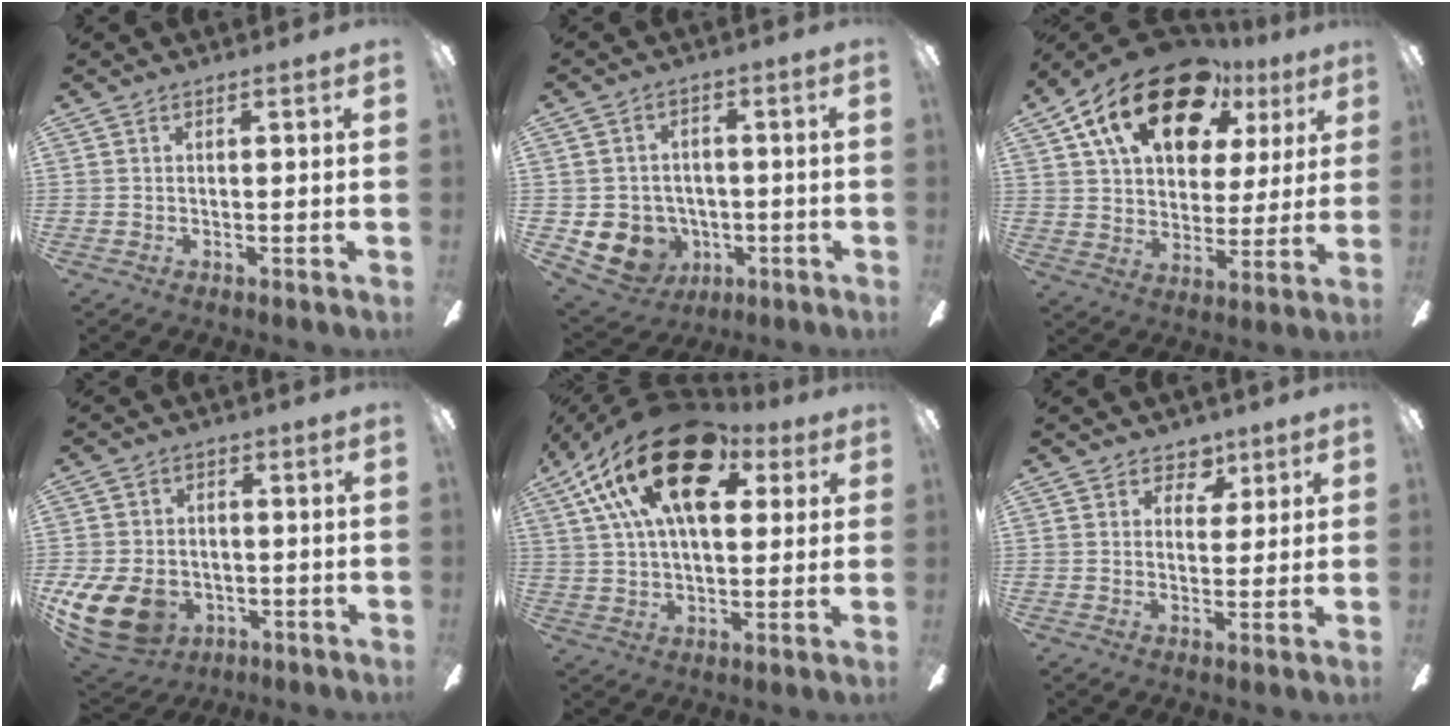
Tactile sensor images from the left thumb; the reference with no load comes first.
{"total": 8.9, "force": [-3.1, 7.9, 2.7], "torque": [-0.083, 0.021, -0.052]}
{"total": 21.7, "force": [12.7, 12.0, 12.9], "torque": [-0.214, -0.057, 0.223]}
{"total": 14.4, "force": [-4.8, 10.2, 9.0], "torque": [-0.197, 0.024, -0.081]}
{"total": 24.2, "force": [11.6, 12.1, 17.5], "torque": [-0.303, -0.037, 0.193]}
{"total": 5.3, "force": [3.2, 3.7, 2.0], "torque": [-0.012, -0.014, 0.052]}